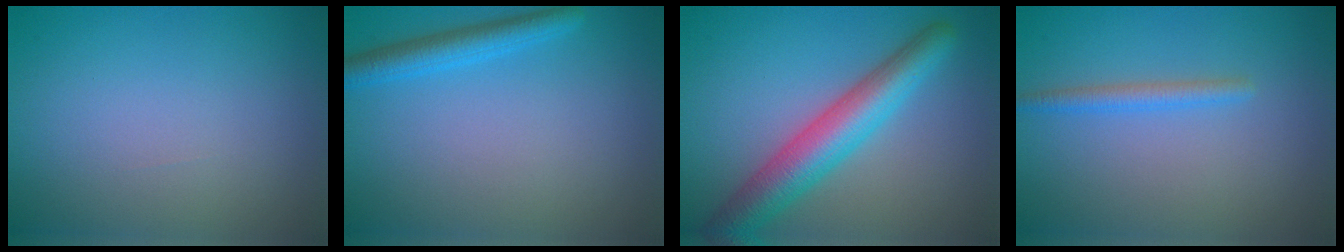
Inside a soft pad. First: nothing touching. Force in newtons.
{"total": 2.8, "press": 2.8, "slide": 0.1}
{"total": 6.4, "press": 6.4, "slide": 0.3}
{"total": 1.7, "press": 1.7, "slide": 0.1}